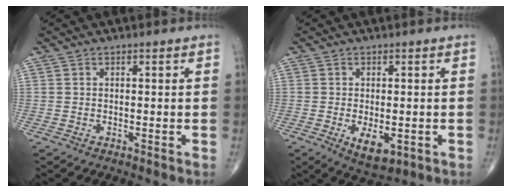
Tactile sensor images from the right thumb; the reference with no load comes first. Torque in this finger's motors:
{"motor_torque": [-0.33, 0.76, 0.36, 0.27, 0.16]}